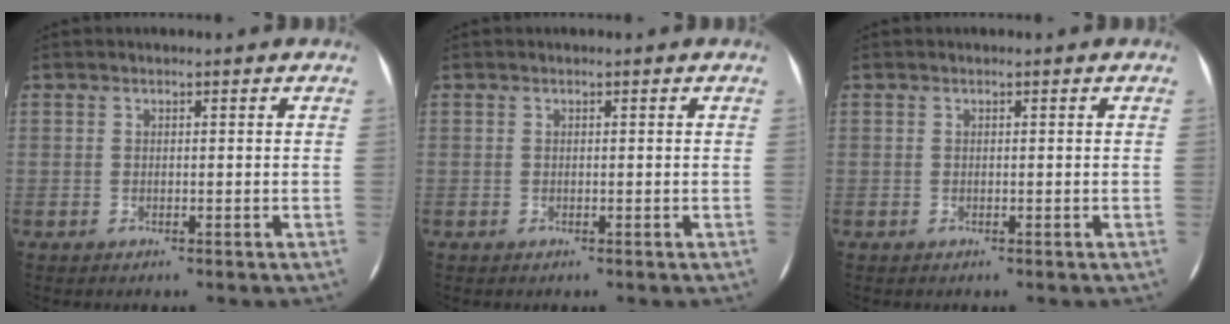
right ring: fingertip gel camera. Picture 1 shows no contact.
{"total": 0.0}
{"total": 0.0}